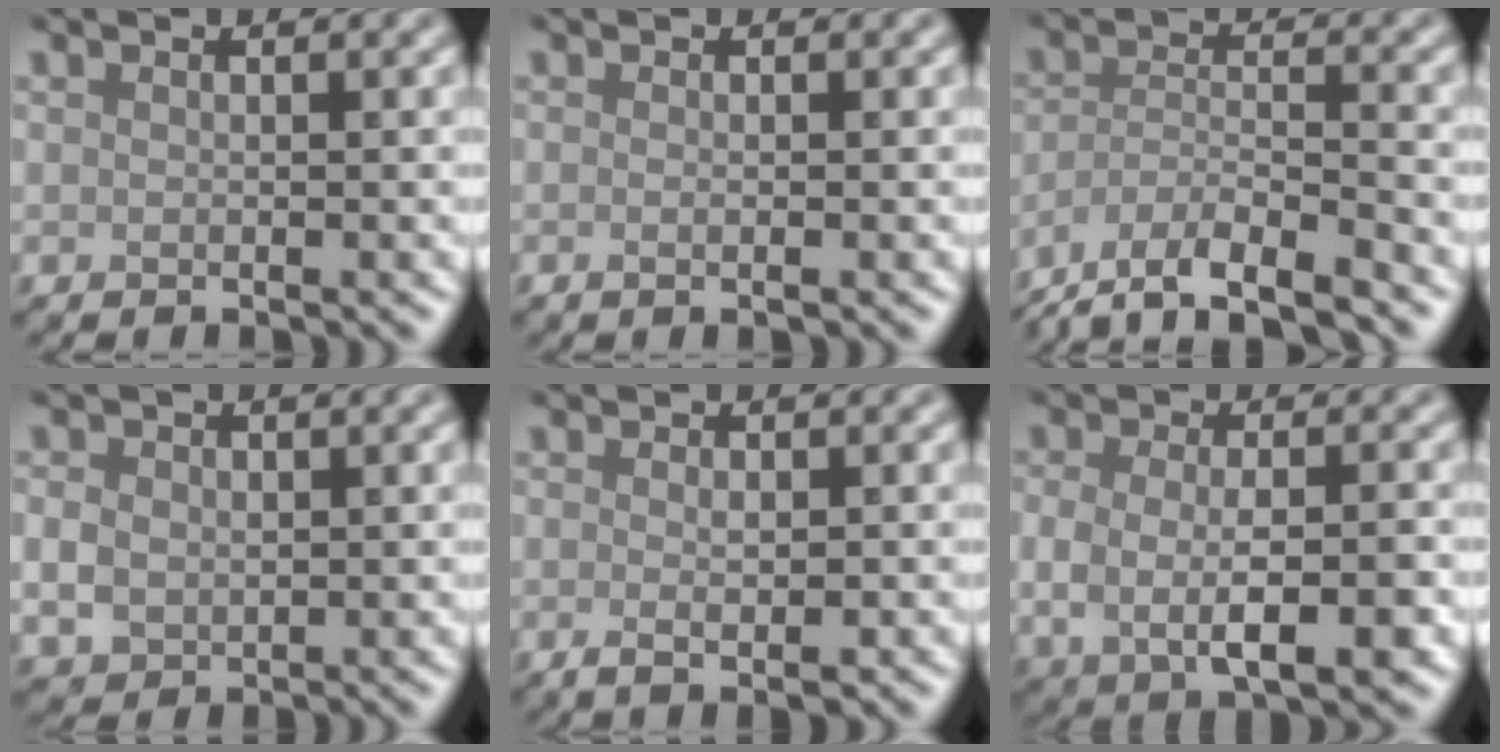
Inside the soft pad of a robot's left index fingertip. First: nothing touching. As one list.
[{"total": 0.9, "force": [-0.2, 0.2, 0.8], "torque": [-0.013, -0.004, -0.004]}, {"total": 8.3, "force": [-7.1, 1.9, 4.0], "torque": [-0.065, -0.015, -0.122]}, {"total": 2.5, "force": [0.1, 2.2, 1.3], "torque": [-0.029, -0.003, 0.000]}, {"total": 1.9, "force": [-0.3, 0.6, 1.8], "torque": [-0.033, -0.003, -0.005]}, {"total": 5.6, "force": [-1.0, 2.6, 4.9], "torque": [-0.095, -0.015, -0.013]}]